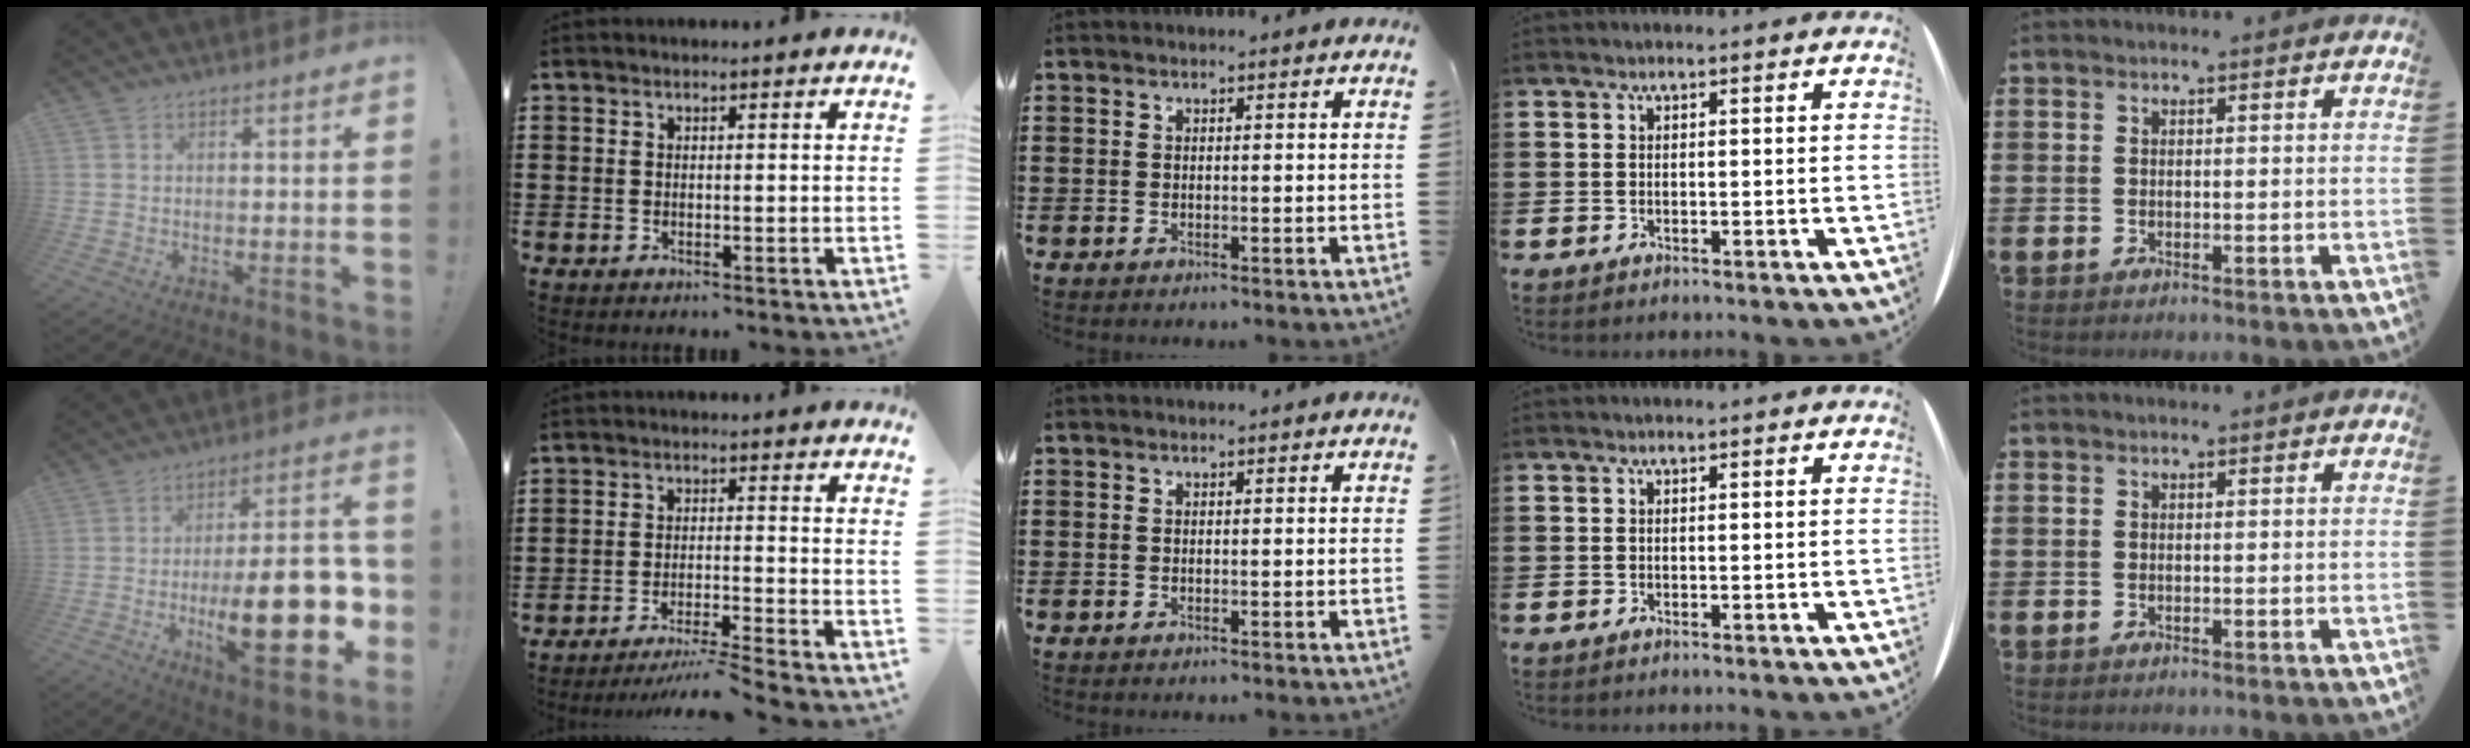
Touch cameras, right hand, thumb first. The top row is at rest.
{"thumb": {"total": 24.9, "force": [-5.4, 8.3, 22.8], "torque": [-0.339, 0.010, -0.080]}, "index": {"total": 4.1, "force": [-3.8, -0.7, 1.3], "torque": [-0.031, -0.013, -0.080]}}